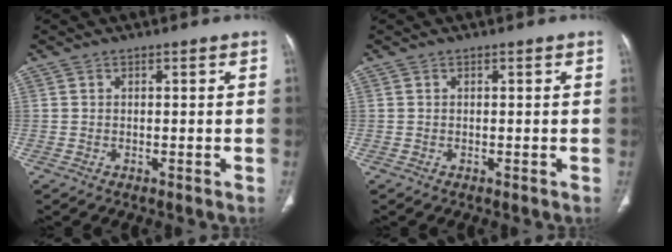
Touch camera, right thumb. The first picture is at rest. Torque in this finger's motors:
{"motor_torque": [-0.18, 0.12, -0.16, 0.12, 0.01]}